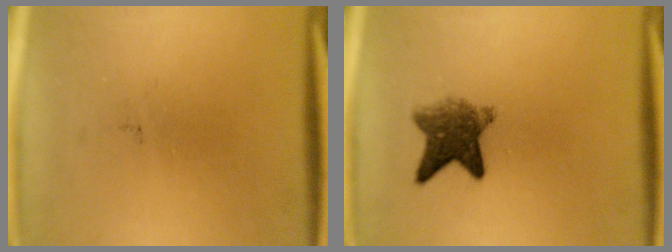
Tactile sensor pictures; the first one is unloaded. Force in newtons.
{"total": 6.1}